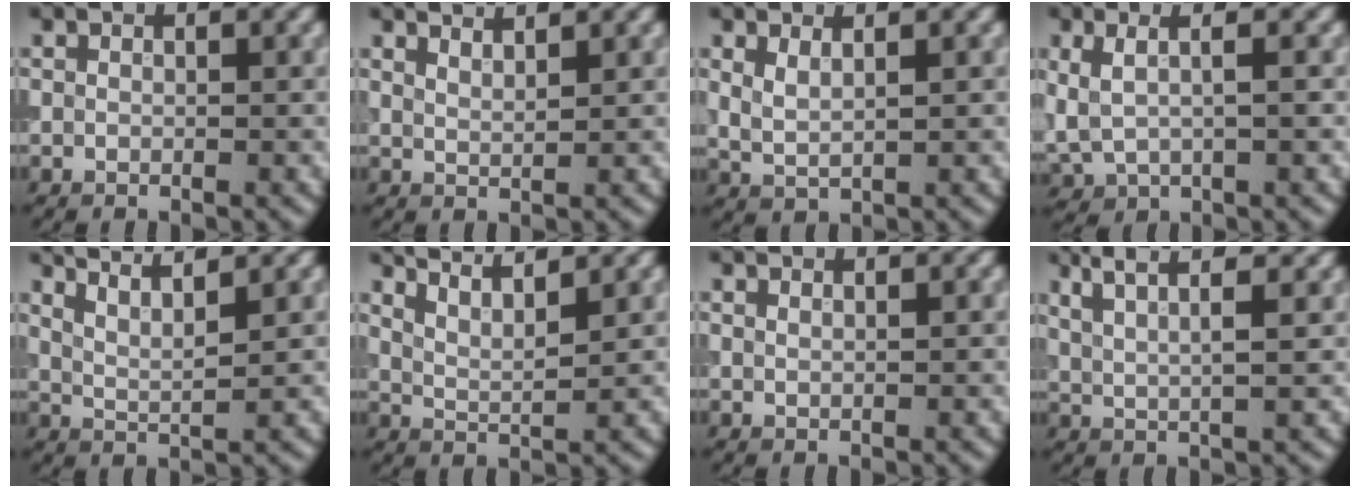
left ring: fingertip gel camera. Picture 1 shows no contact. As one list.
[{"total": 2.6, "force": [2.3, 0.6, 1.0], "torque": [0.001, 0.011, 0.019]}, {"total": 1.9, "force": [1.1, 0.7, 1.3], "torque": [-0.029, -0.005, 0.026]}, {"total": 3.7, "force": [1.3, 1.6, 3.1], "torque": [-0.056, 0.007, 0.018]}, {"total": 4.4, "force": [3.6, 0.9, 2.3], "torque": [-0.022, 0.011, 0.041]}, {"total": 5.0, "force": [4.3, 1.1, 2.4], "torque": [-0.025, 0.015, 0.048]}, {"total": 0.6, "force": [0.6, 0.1, 0.3], "torque": [-0.001, 0.000, 0.009]}, {"total": 4.9, "force": [3.4, 1.2, 3.4], "torque": [-0.049, 0.018, 0.039]}]